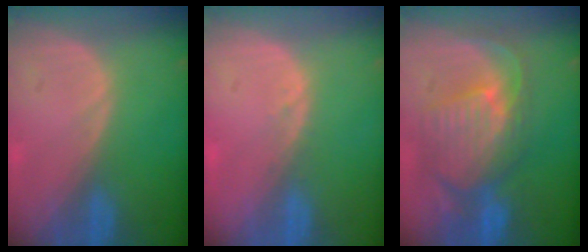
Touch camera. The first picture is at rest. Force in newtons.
{"total": 1.0, "press": 0.9, "slide": 0.3}
{"total": 10.8, "press": 9.5, "slide": 5.2}